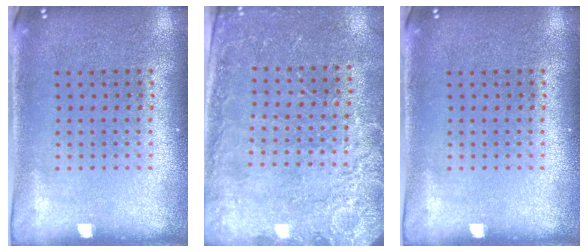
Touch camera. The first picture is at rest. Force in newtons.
{"total": 2.5, "press": 2.5, "slide": 0.5}
{"total": 0.0}